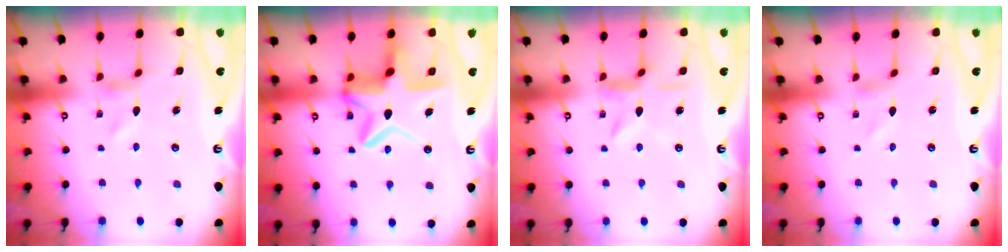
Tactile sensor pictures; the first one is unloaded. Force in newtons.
{"total": 16.5, "press": 16.5, "slide": 1.5}
{"total": 7.6, "press": 7.6, "slide": 0.6}
{"total": 1.2, "press": 1.2, "slide": 0.1}